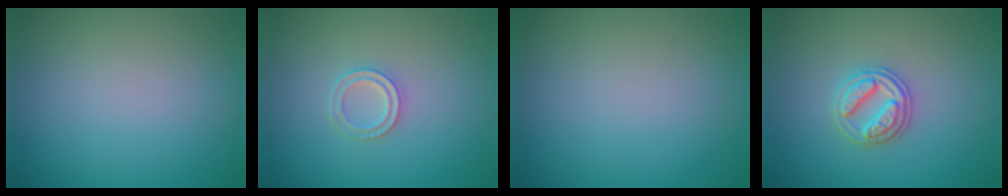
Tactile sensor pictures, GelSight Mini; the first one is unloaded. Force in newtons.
{"total": 1.7, "press": 1.6, "slide": 0.4}
{"total": 0.0}
{"total": 2.9, "press": 2.8, "slide": 0.9}